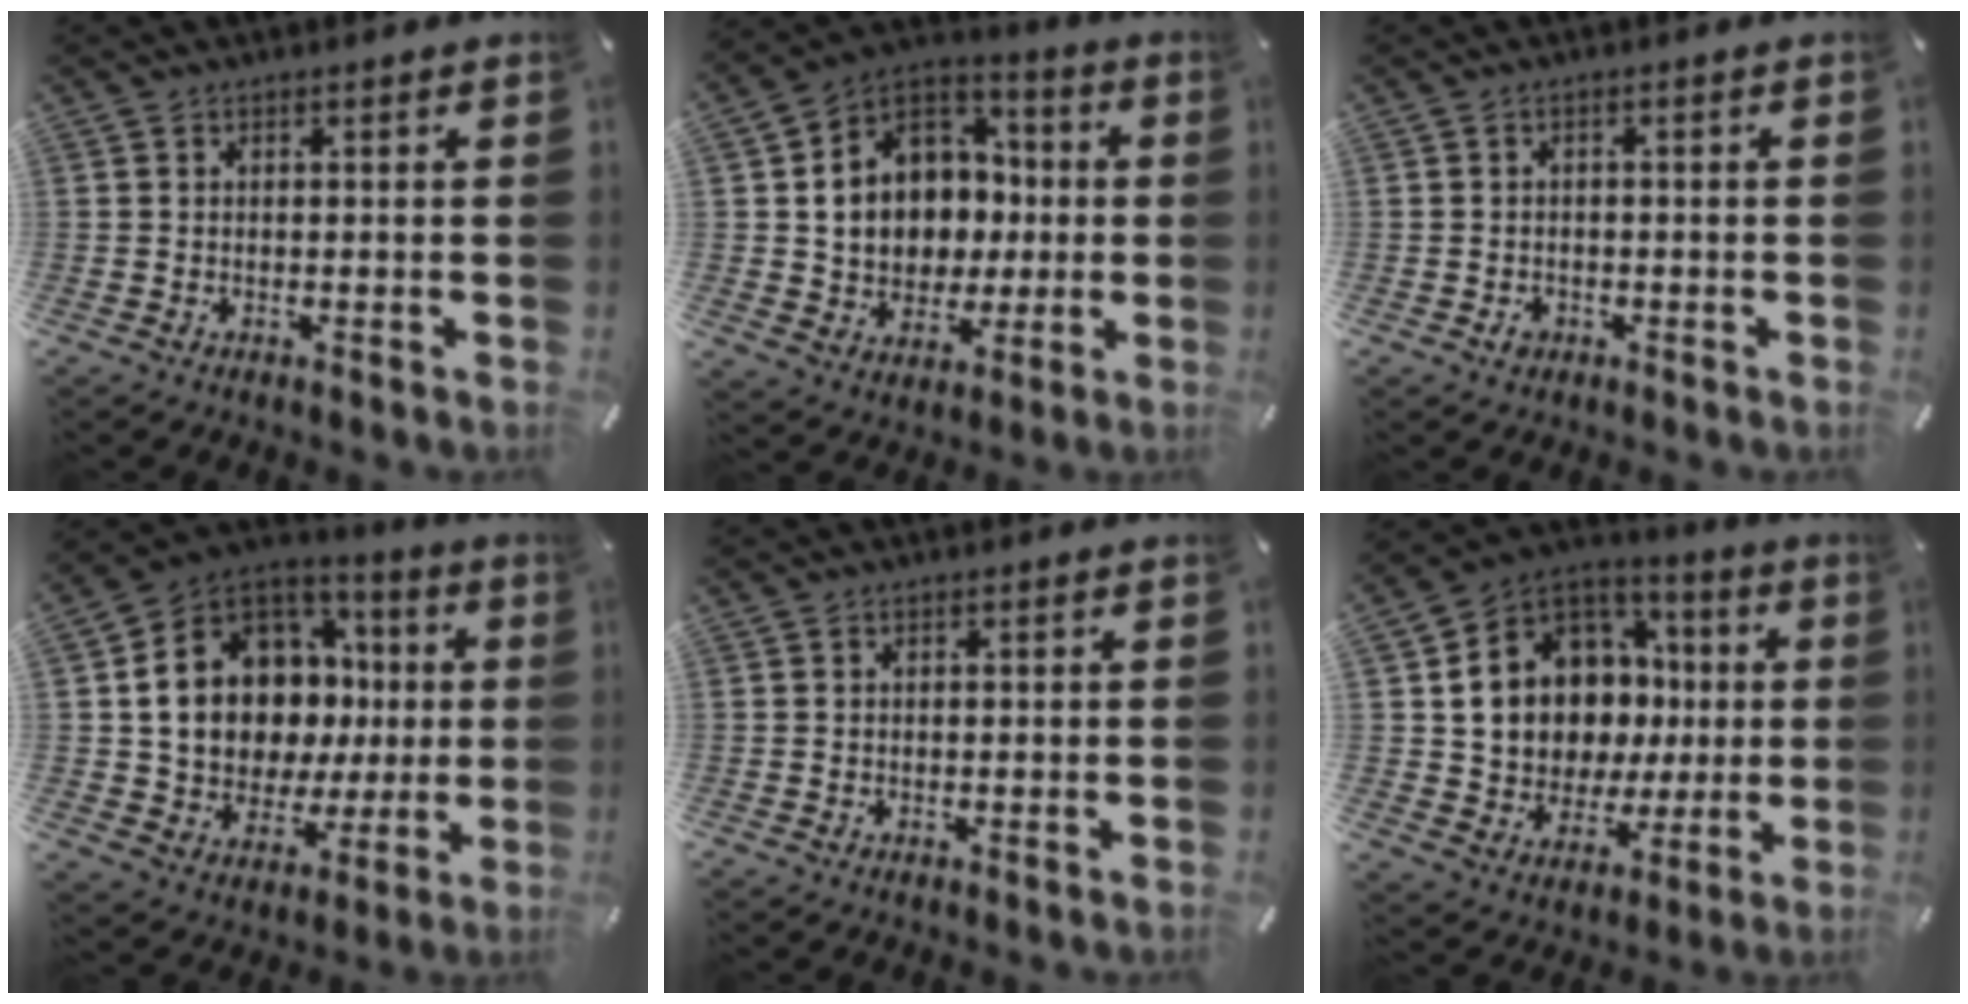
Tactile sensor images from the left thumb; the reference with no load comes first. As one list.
[{"total": 13.1, "force": [0.0, 12.0, 5.1], "torque": [-0.110, -0.011, 0.008]}, {"total": 2.1, "force": [-0.7, 1.8, 0.8], "torque": [-0.016, 0.005, -0.015]}, {"total": 15.6, "force": [2.0, 13.4, 7.8], "torque": [-0.148, -0.027, 0.051]}, {"total": 0.0}, {"total": 13.8, "force": [1.8, 12.5, 5.5], "torque": [-0.110, -0.021, 0.051]}]